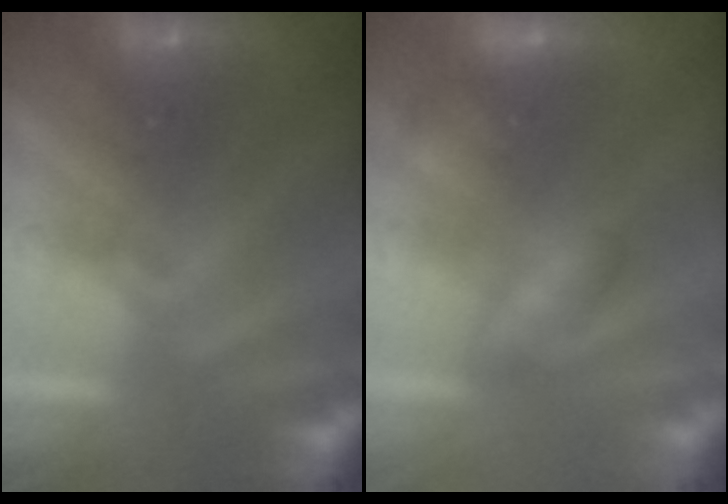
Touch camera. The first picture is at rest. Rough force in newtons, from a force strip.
{"total": 2.9}